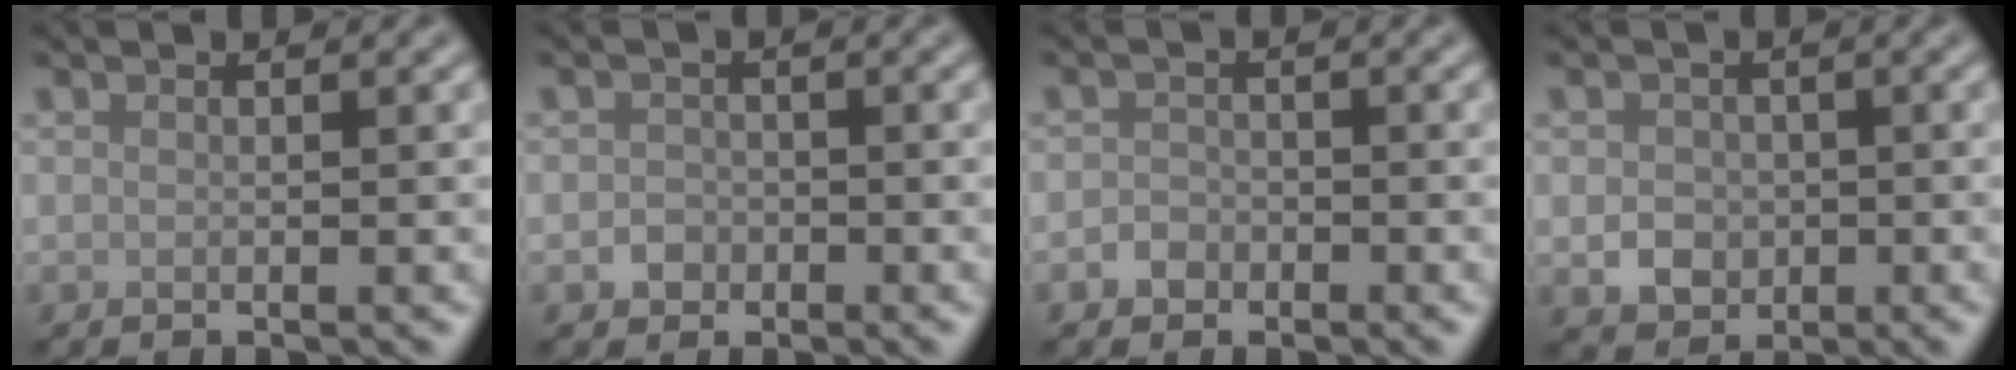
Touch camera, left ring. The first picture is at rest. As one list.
[{"total": 1.4, "force": [-0.5, 1.2, 0.3], "torque": [0.004, 0.001, -0.012]}, {"total": 1.4, "force": [-0.7, 1.2, 0.3], "torque": [0.003, 0.003, -0.016]}, {"total": 2.8, "force": [-0.4, 2.4, 1.3], "torque": [-0.020, -0.003, -0.009]}]